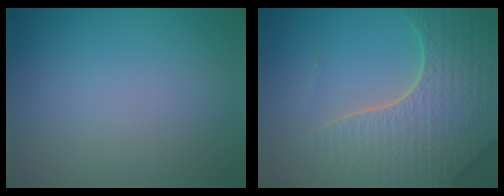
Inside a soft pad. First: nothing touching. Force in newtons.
{"total": 7.8, "press": 5.6, "slide": 5.5}